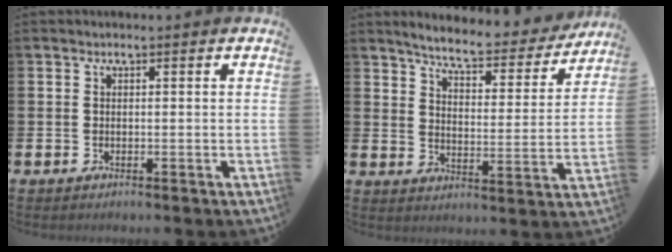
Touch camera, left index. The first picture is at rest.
{"total": 6.4, "force": [6.0, 0.8, 2.0], "torque": [-0.062, -0.043, 0.100]}